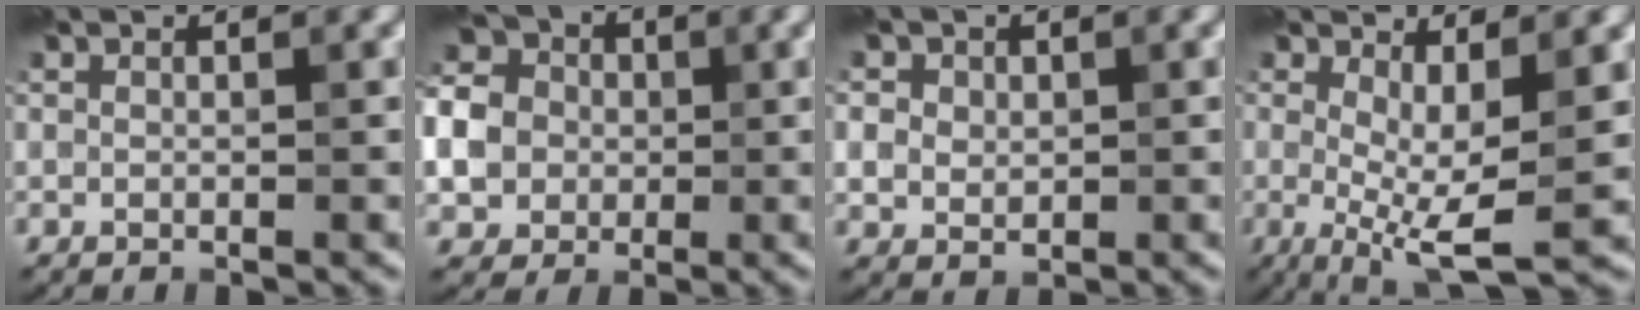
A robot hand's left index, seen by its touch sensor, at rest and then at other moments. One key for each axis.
{"total": 7.5, "fx": -0.6, "fy": 6.5, "fz": 3.7, "tx": -0.092, "ty": 0.007, "tz": -0.025}
{"total": 3.5, "fx": 1.2, "fy": 2.9, "fz": 1.6, "tx": -0.034, "ty": 0.009, "tz": 0.016}
{"total": 6.1, "fx": -0.1, "fy": 1.9, "fz": 5.8, "tx": -0.108, "ty": -0.012, "tz": -0.001}